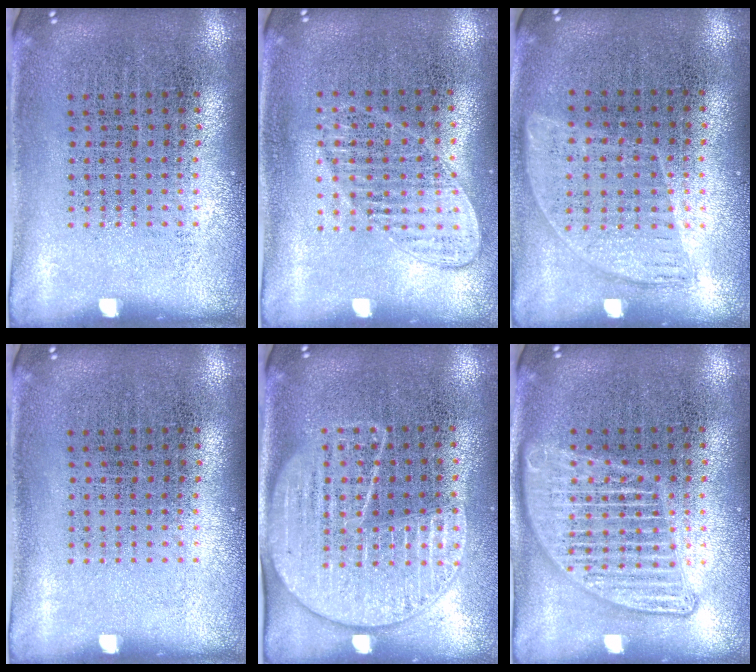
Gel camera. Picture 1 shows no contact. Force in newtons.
{"total": 1.2, "press": 1.1, "slide": 0.4}
{"total": 0.9, "press": 0.8, "slide": 0.5}
{"total": 0.0}
{"total": 1.8, "press": 1.6, "slide": 0.9}
{"total": 1.8, "press": 1.8, "slide": 0.3}